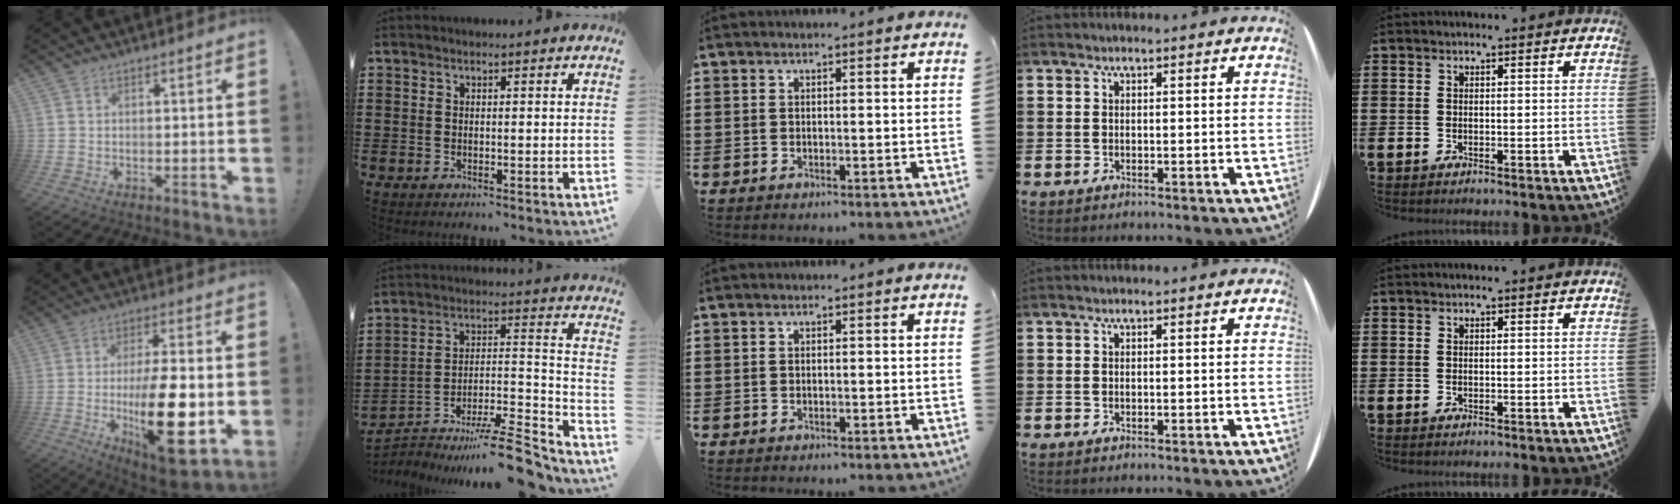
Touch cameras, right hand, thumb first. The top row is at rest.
{"thumb": {"total": 21.4, "force": [-3.5, 7.7, 19.6], "torque": [-0.329, -0.006, -0.048]}, "index": {"total": 10.9, "force": [-9.0, 2.2, 5.7], "torque": [-0.072, 0.033, -0.165]}}